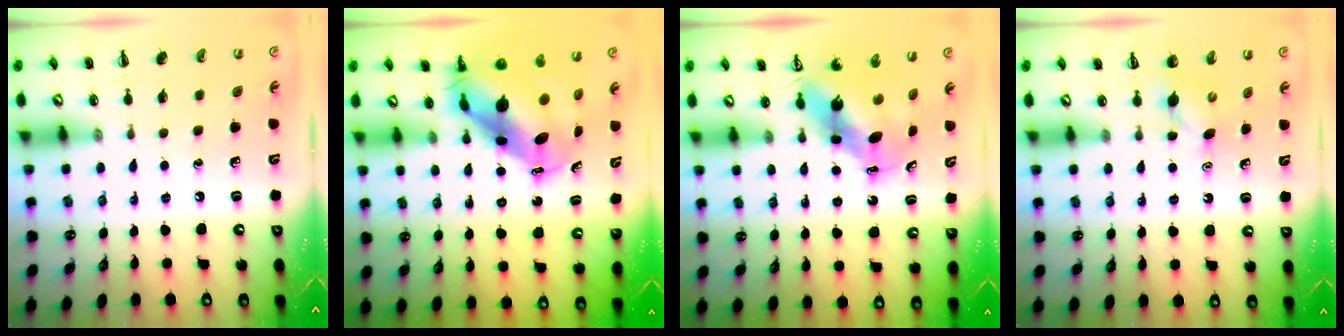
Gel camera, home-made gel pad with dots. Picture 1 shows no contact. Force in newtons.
{"total": 9.7, "press": 9.3, "slide": 2.8}
{"total": 7.5, "press": 7.1, "slide": 2.2}
{"total": 3.2, "press": 3.1, "slide": 0.8}